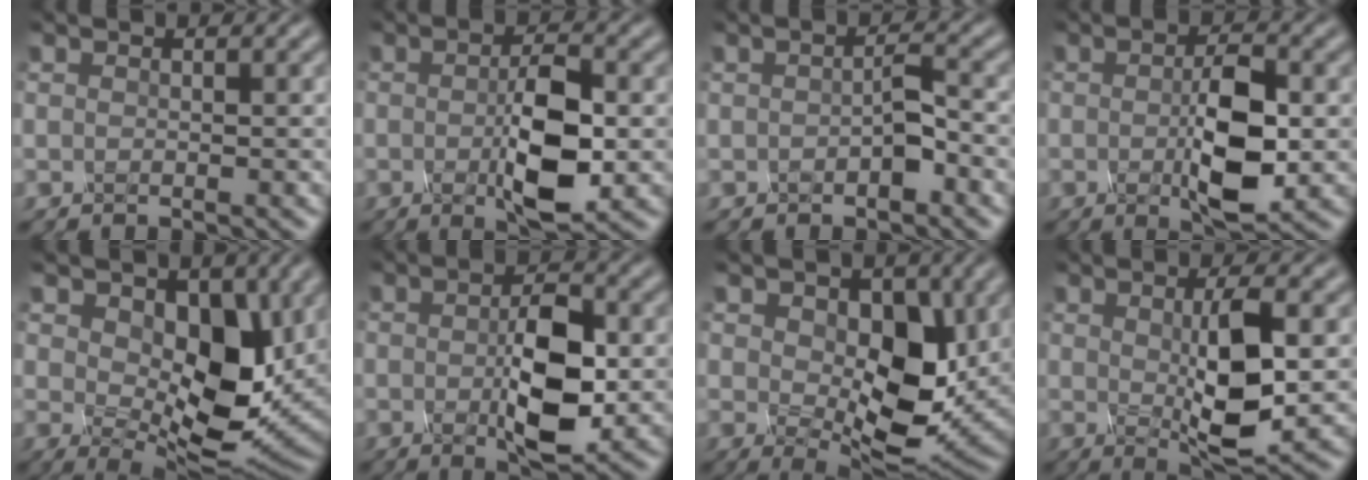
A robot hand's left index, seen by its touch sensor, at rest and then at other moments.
{"total": 6.0, "force": [-1.0, 1.8, 5.6], "torque": [-0.108, -0.002, -0.012]}
{"total": 1.5, "force": [-0.7, 0.1, 1.3], "torque": [-0.026, 0.007, -0.009]}
{"total": 5.8, "force": [-0.7, 1.8, 5.5], "torque": [-0.106, -0.003, -0.007]}
{"total": 9.2, "force": [1.5, 5.4, 7.3], "torque": [-0.124, -0.008, 0.032]}
{"total": 6.3, "force": [-0.8, 2.3, 5.9], "torque": [-0.110, -0.001, -0.009]}
{"total": 8.3, "force": [0.7, 5.0, 6.6], "torque": [-0.112, -0.011, 0.022]}
{"total": 5.5, "force": [0.2, 1.2, 5.4], "torque": [-0.097, -0.006, 0.014]}